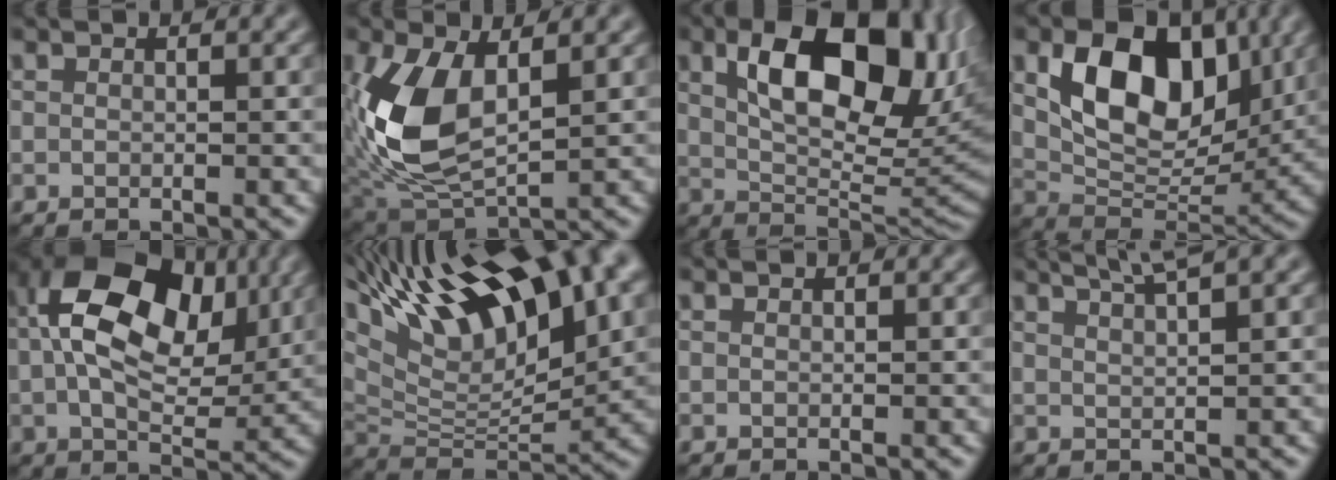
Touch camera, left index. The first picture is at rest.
{"total": 8.5, "force": [1.1, 4.7, 7.0], "torque": [-0.166, -0.005, 0.023]}
{"total": 12.0, "force": [3.8, 6.1, 9.6], "torque": [-0.142, 0.000, 0.067]}
{"total": 10.0, "force": [3.2, 6.5, 7.0], "torque": [-0.117, -0.011, 0.060]}
{"total": 13.7, "force": [3.2, 8.4, 10.4], "torque": [-0.178, 0.024, 0.050]}
{"total": 18.4, "force": [10.9, 7.0, 13.1], "torque": [-0.242, 0.045, 0.184]}
{"total": 0.0}
{"total": 4.4, "force": [3.4, 0.9, 2.7], "torque": [-0.018, 0.017, 0.026]}